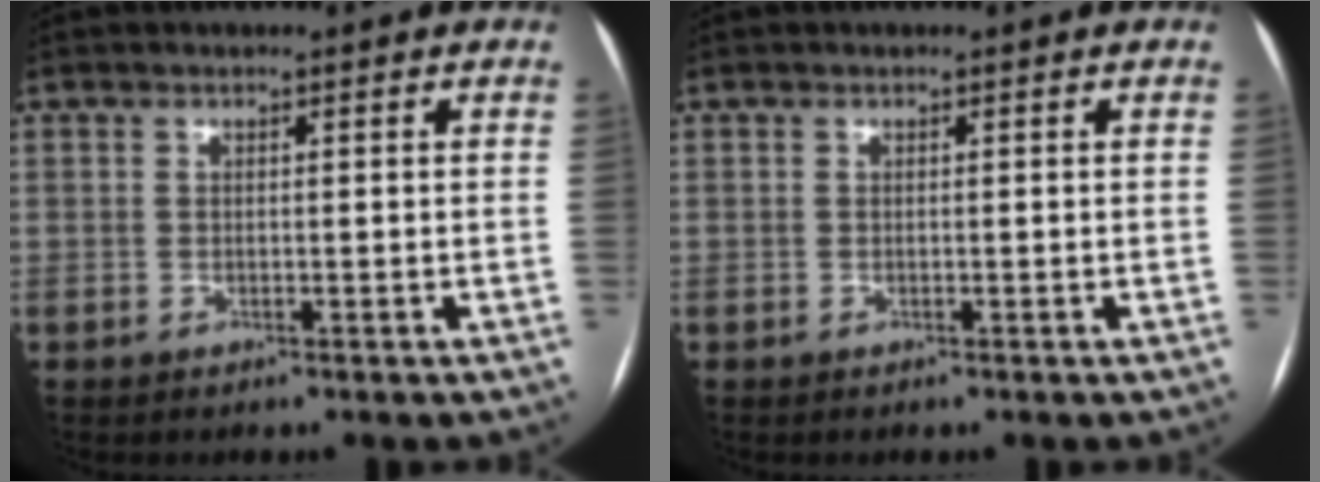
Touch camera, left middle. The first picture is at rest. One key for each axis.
{"total": 0.0}